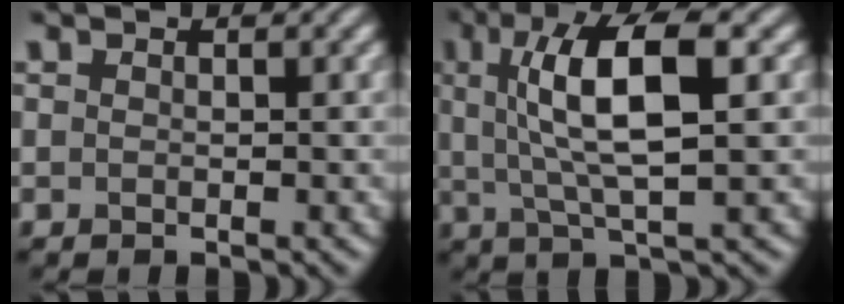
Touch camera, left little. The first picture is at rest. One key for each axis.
{"total": 8.1, "fx": 1.7, "fy": 2.3, "fz": 7.5, "tx": -0.136, "ty": 0.010, "tz": 0.029}